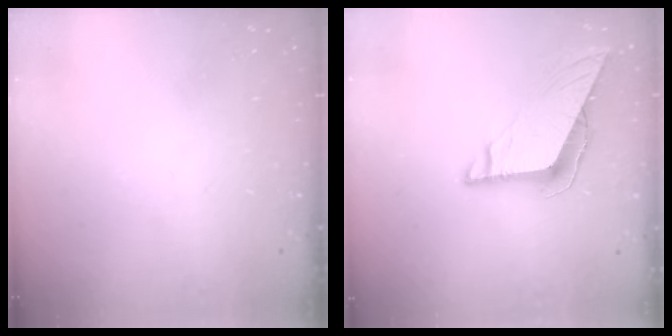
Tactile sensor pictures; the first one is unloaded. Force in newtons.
{"total": 8.5, "press": 8.5, "slide": 0.3}